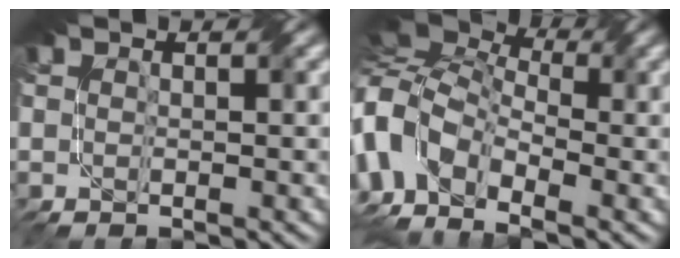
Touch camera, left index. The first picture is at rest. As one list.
[{"total": 12.4, "force": [-2.1, 8.4, 8.8], "torque": [-0.206, 0.001, -0.053]}]